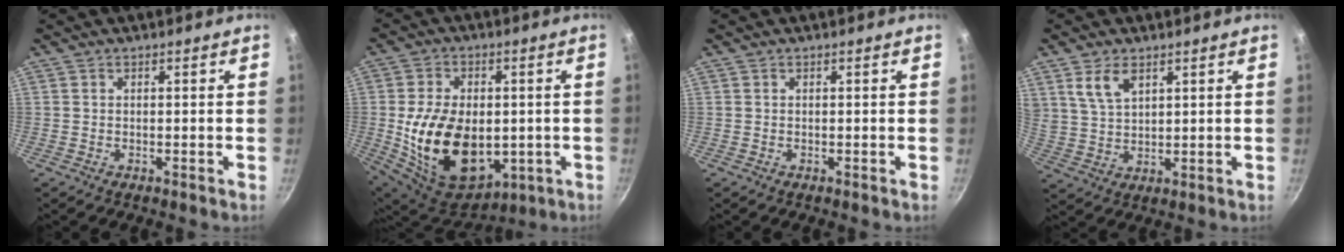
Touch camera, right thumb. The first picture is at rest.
{"total": 20.4, "force": [-1.6, 13.8, 15.0], "torque": [-0.249, -0.009, -0.005]}
{"total": 0.0}
{"total": 6.5, "force": [3.5, 3.5, 4.2], "torque": [-0.071, -0.015, 0.076]}